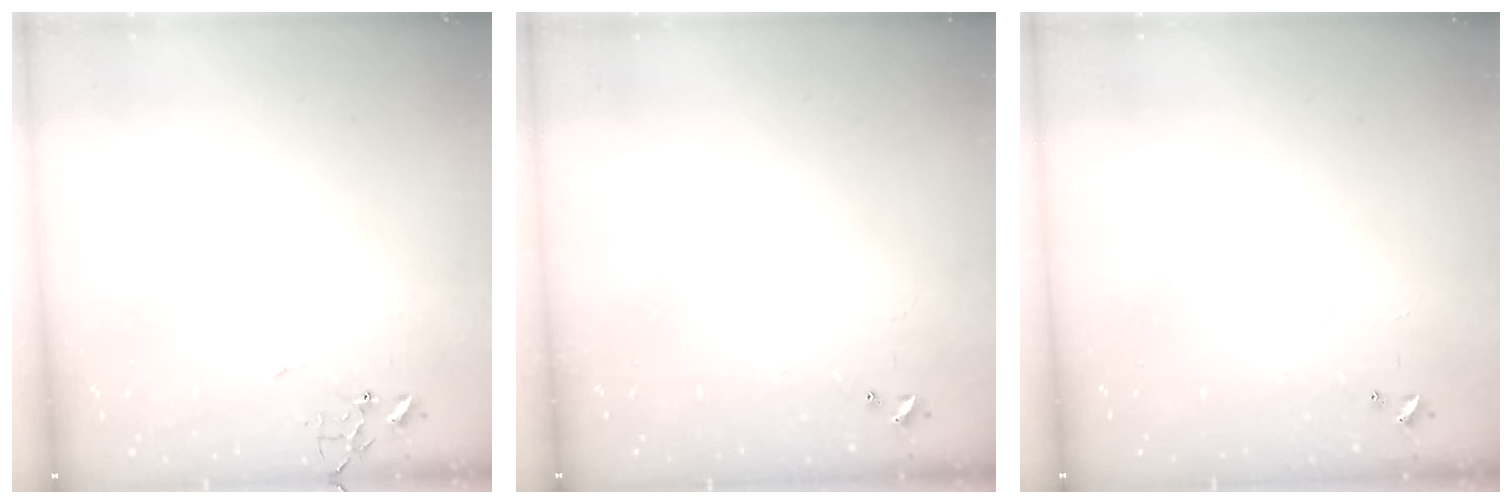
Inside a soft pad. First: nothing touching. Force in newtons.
{"total": 0.0}
{"total": 0.0}